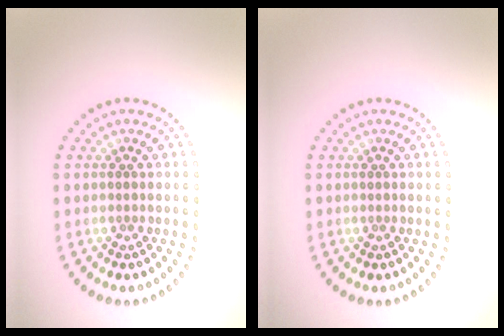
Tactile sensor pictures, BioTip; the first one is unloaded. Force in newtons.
{"total": 0.0}